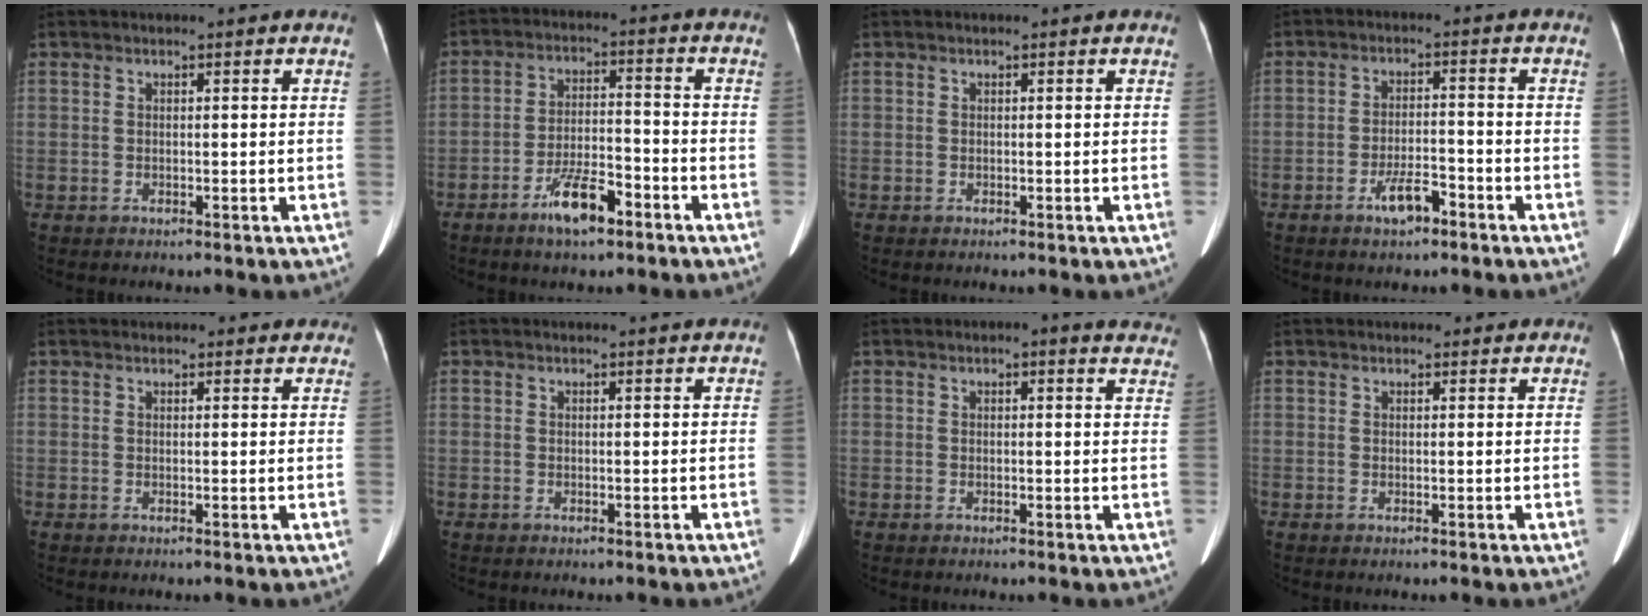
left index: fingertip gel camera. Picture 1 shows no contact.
{"total": 7.4, "force": [-4.8, 1.9, 5.3], "torque": [-0.107, 0.000, -0.082]}
{"total": 0.0}
{"total": 4.5, "force": [-3.0, 1.2, 3.1], "torque": [-0.063, -0.001, -0.050]}
{"total": 5.4, "force": [4.9, 2.0, 1.4], "torque": [0.002, 0.023, 0.051]}
{"total": 1.0, "force": [1.0, -0.1, 0.1], "torque": [-0.009, 0.000, 0.011]}
{"total": 7.0, "force": [6.0, 2.2, 3.0], "torque": [-0.013, 0.002, 0.044]}
{"total": 2.8, "force": [2.5, 1.2, 0.6], "torque": [0.002, 0.016, 0.027]}